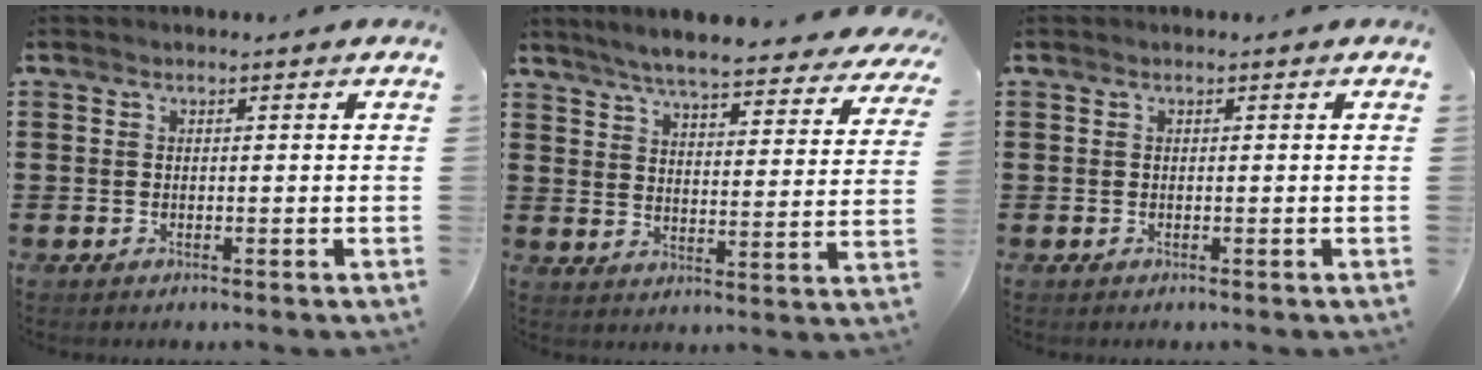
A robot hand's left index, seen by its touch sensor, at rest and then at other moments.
{"total": 6.0, "force": [5.6, -0.2, 2.3], "torque": [-0.069, -0.036, 0.094]}
{"total": 0.0}